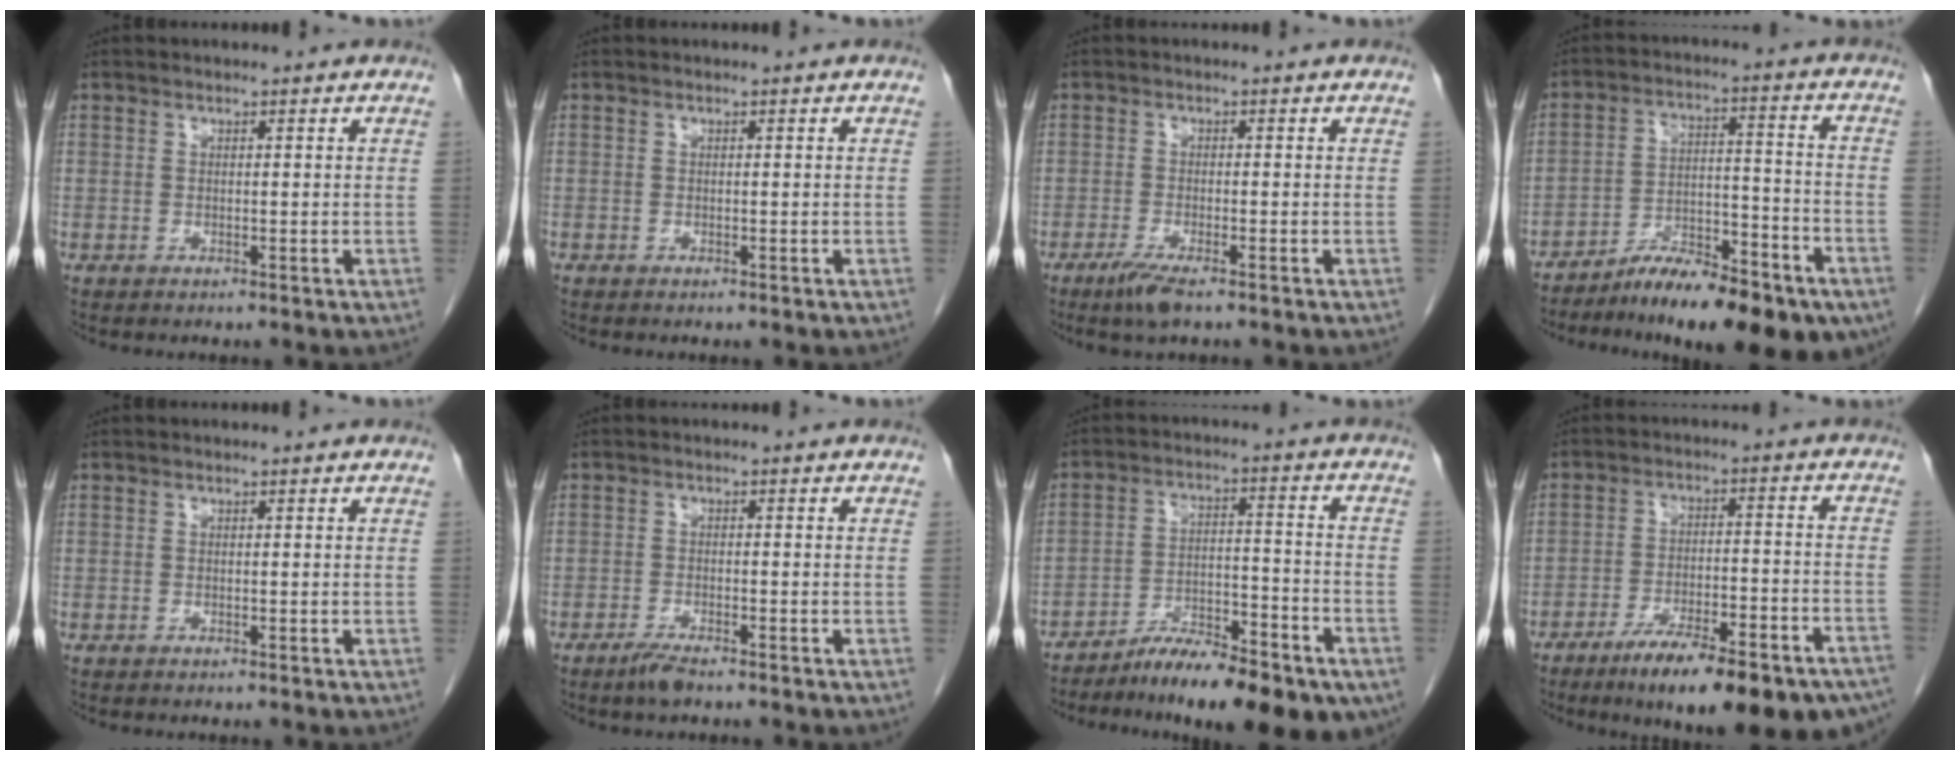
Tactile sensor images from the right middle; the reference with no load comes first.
{"total": 0.0}
{"total": 3.8, "force": [-2.6, 0.4, 2.7], "torque": [-0.059, -0.010, -0.049]}
{"total": 15.5, "force": [-11.3, 3.9, 9.9], "torque": [-0.120, 0.017, -0.178]}
{"total": 0.0}
{"total": 2.4, "force": [-1.9, 0.3, 1.4], "torque": [-0.034, -0.004, -0.036]}
{"total": 14.6, "force": [-10.9, 3.4, 9.1], "torque": [-0.107, 0.014, -0.172]}
{"total": 20.1, "force": [-15.1, 3.9, 12.7], "torque": [-0.122, 0.010, -0.219]}